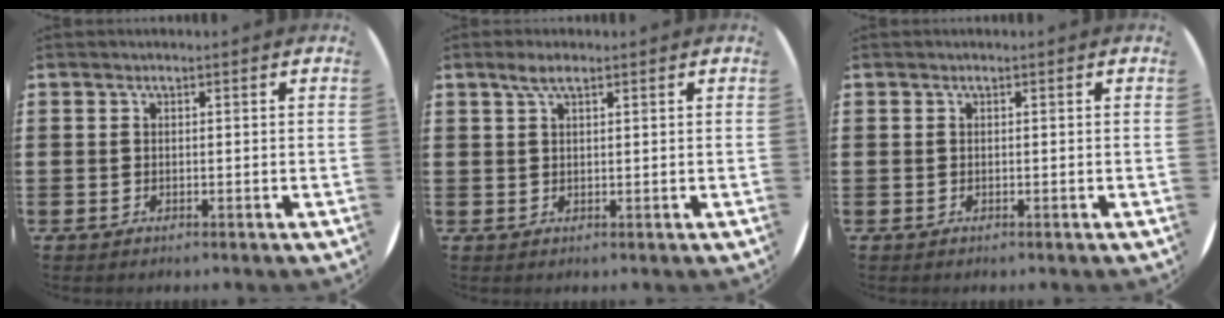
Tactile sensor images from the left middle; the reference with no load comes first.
{"total": 2.4, "force": [1.5, 0.7, 1.6], "torque": [-0.035, 0.006, 0.027]}
{"total": 0.0}